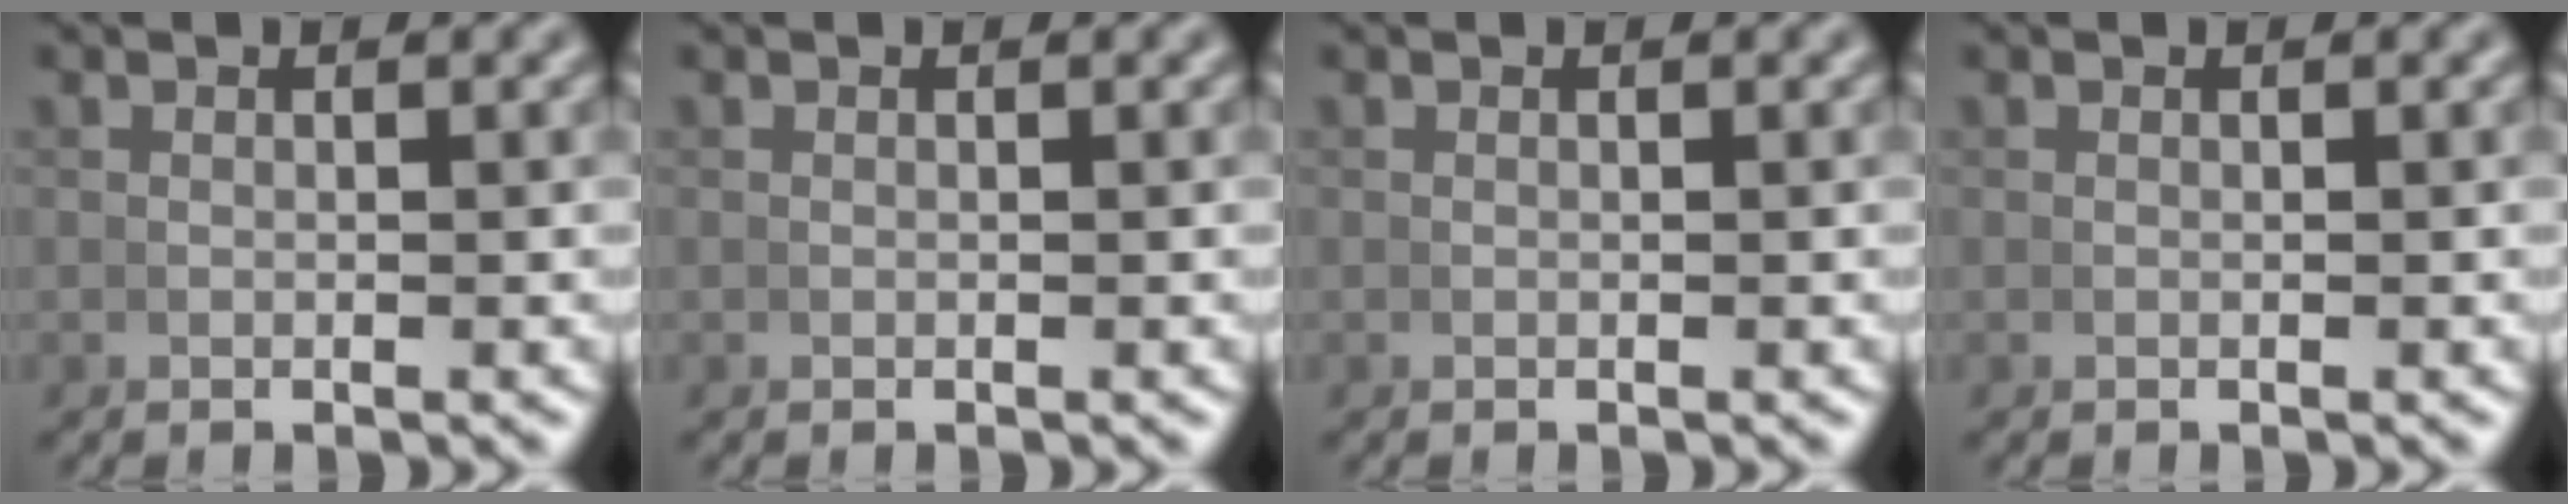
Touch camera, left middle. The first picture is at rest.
{"total": 0.0}
{"total": 0.0}
{"total": 0.0}